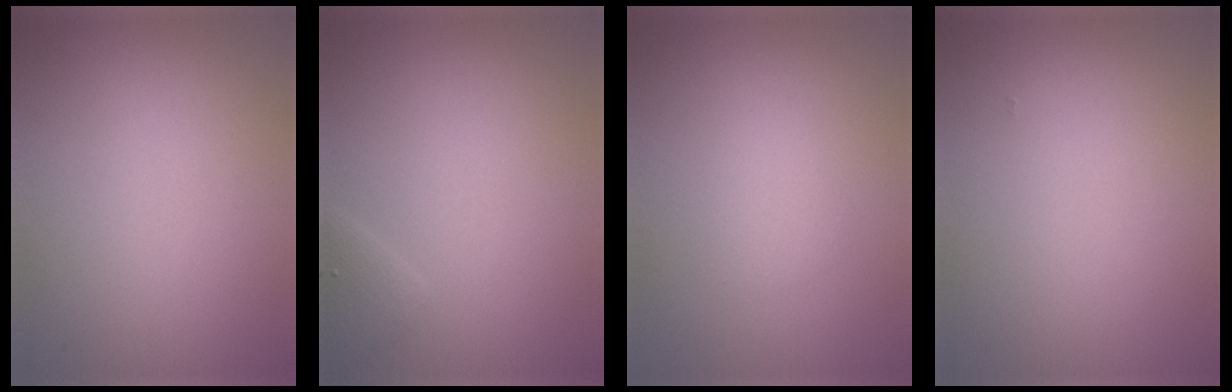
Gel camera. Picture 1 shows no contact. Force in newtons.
{"total": 1.3, "press": 1.3, "slide": 0.2}
{"total": 1.5, "press": 1.5, "slide": 0.0}
{"total": 0.0}